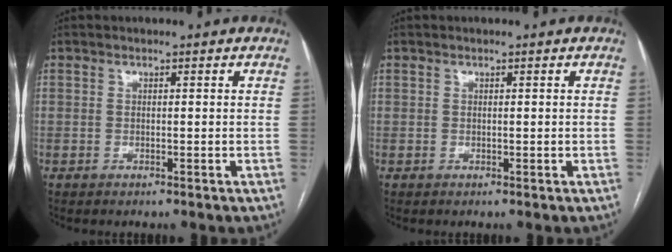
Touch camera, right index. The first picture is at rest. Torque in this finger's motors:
{"motor_torque": [0.00, 0.00, 0.00, 0.00]}